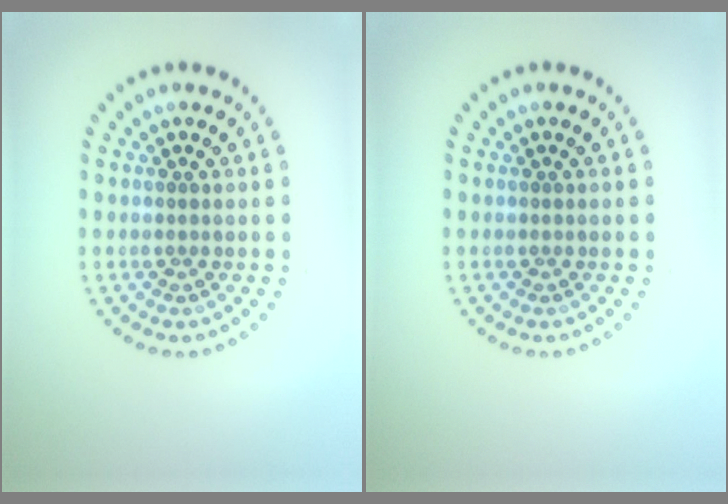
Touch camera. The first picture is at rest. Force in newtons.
{"total": 0.0}